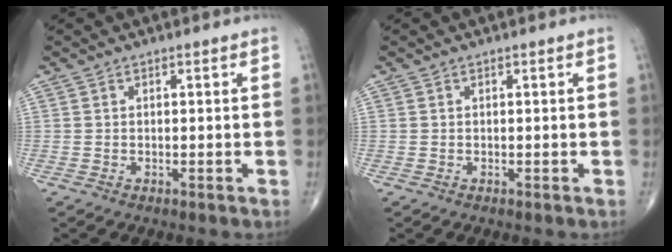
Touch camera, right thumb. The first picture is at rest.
{"total": 0.0}